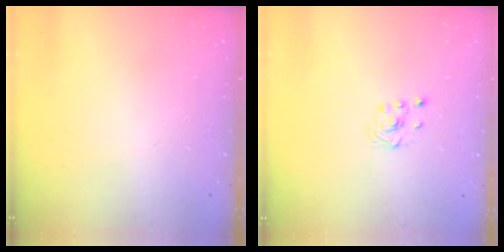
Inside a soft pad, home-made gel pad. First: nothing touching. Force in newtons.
{"total": 1.6, "press": 1.4, "slide": 0.9}